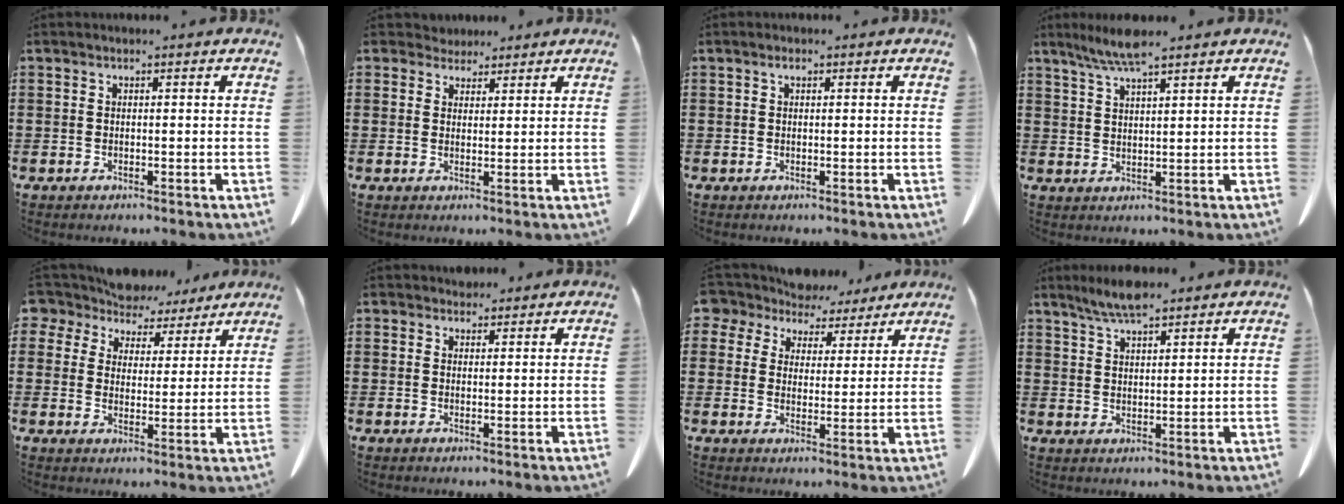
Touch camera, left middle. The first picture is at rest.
{"total": 4.3, "force": [3.7, 2.0, 0.4], "torque": [-0.027, -0.001, 0.069]}
{"total": 0.8, "force": [0.3, 0.3, 0.6], "torque": [-0.014, 0.004, 0.004]}
{"total": 5.1, "force": [4.0, 0.3, 3.1], "torque": [-0.071, -0.006, 0.071]}
{"total": 6.5, "force": [5.9, 2.7, 0.5], "torque": [-0.047, -0.028, 0.108]}
{"total": 2.2, "force": [1.9, 1.1, 0.0], "torque": [0.002, 0.001, 0.035]}
{"total": 5.7, "force": [5.0, 2.7, 0.6], "torque": [-0.043, -0.019, 0.091]}
{"total": 4.5, "force": [3.7, 1.0, 2.3], "torque": [-0.054, -0.006, 0.066]}